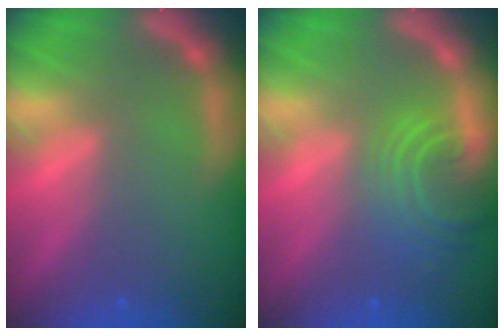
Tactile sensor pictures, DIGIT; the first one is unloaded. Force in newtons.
{"total": 6.1}